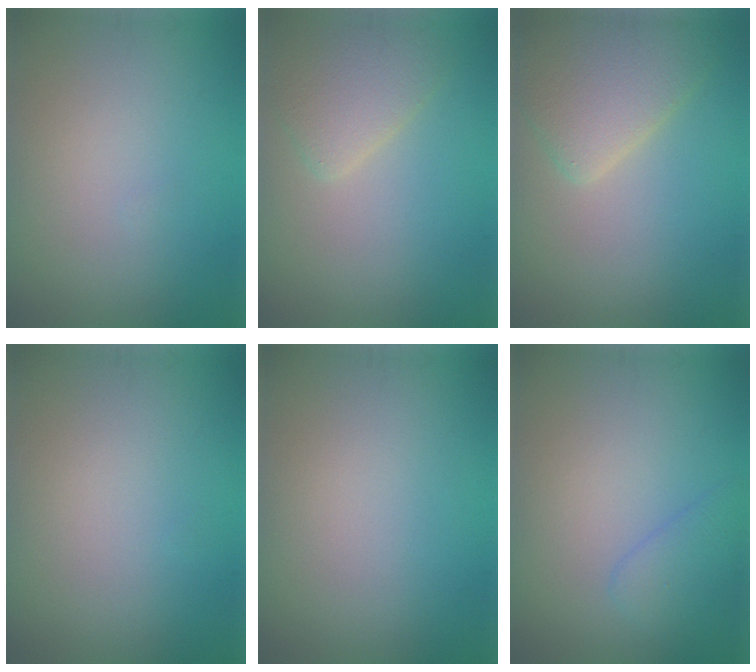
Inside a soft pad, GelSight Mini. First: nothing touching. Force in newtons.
{"total": 3.0, "press": 3.0, "slide": 0.2}
{"total": 4.5, "press": 4.5, "slide": 0.4}
{"total": 0.0}
{"total": 0.0}
{"total": 2.2, "press": 2.1, "slide": 0.2}